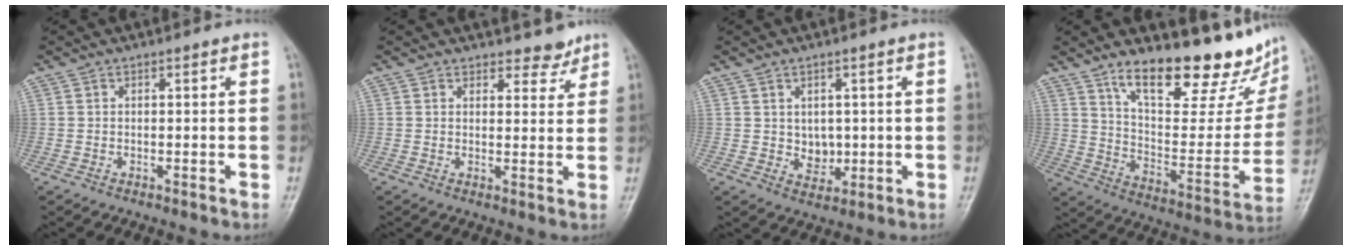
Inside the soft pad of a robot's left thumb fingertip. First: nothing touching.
{"total": 3.5, "force": [3.0, 1.6, 0.4], "torque": [0.017, -0.025, 0.037]}
{"total": 3.8, "force": [0.4, 3.1, 2.2], "torque": [-0.015, -0.007, 0.016]}
{"total": 24.8, "force": [16.9, 8.6, 16.1], "torque": [-0.185, -0.086, 0.260]}